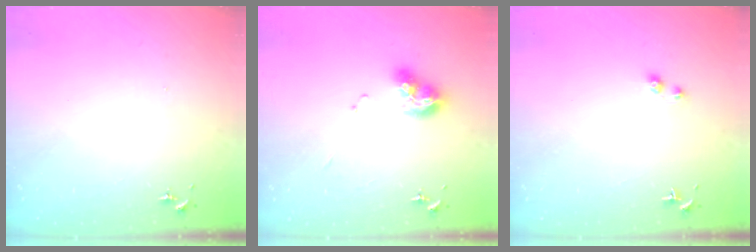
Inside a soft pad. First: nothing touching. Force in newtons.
{"total": 10.9, "press": 10.9, "slide": 1.1}
{"total": 2.9, "press": 2.9, "slide": 0.2}